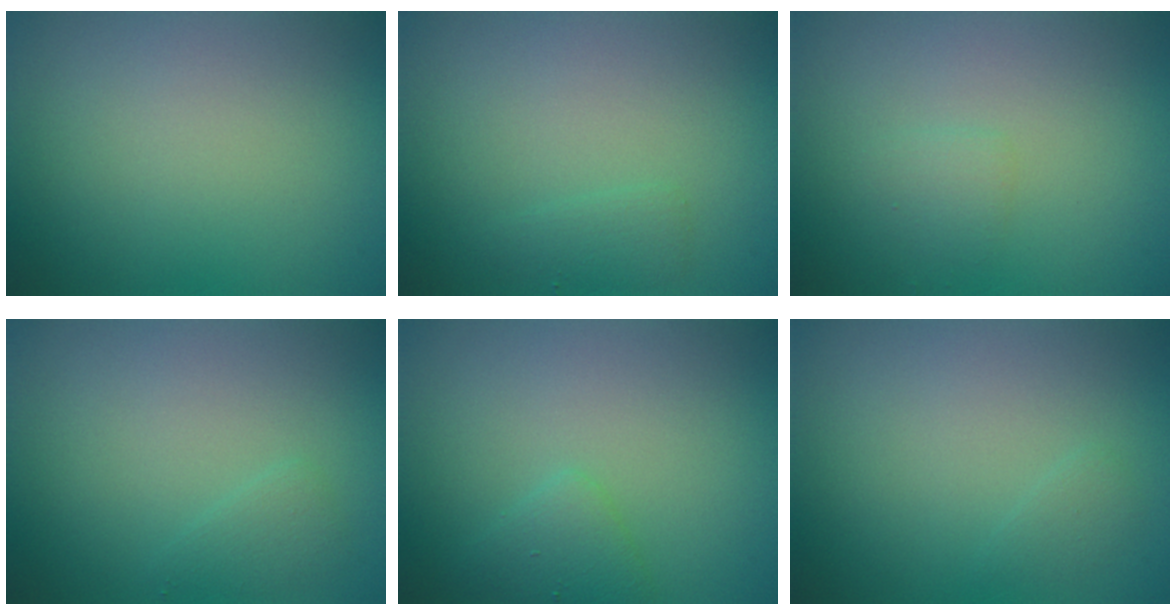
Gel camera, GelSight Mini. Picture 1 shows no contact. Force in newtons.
{"total": 1.0, "press": 1.0, "slide": 0.1}
{"total": 1.0, "press": 1.0, "slide": 0.0}
{"total": 1.1, "press": 1.1, "slide": 0.1}
{"total": 1.8, "press": 1.8, "slide": 0.1}
{"total": 0.7, "press": 0.7, "slide": 0.0}